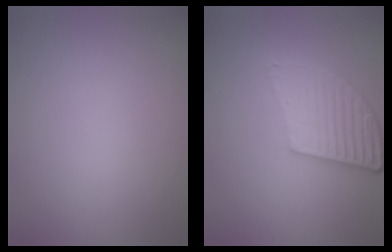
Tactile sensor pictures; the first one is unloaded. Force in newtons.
{"total": 5.4, "press": 3.9, "slide": 3.8}